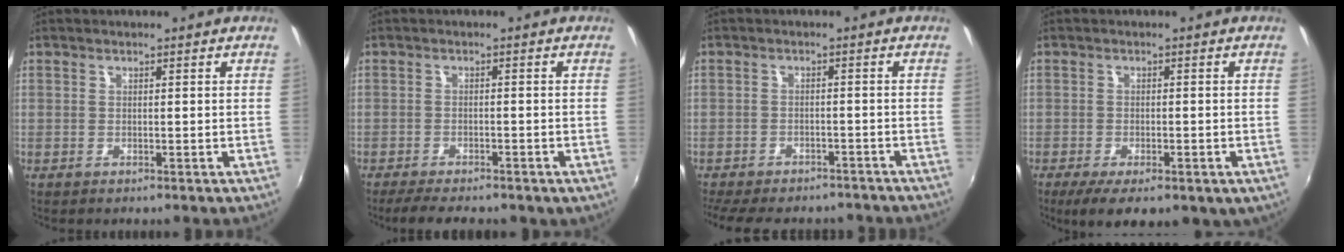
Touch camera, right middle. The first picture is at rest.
{"total": 8.4, "force": [-6.5, 3.0, 4.5], "torque": [-0.097, -0.017, -0.094]}
{"total": 12.9, "force": [-10.6, 5.4, 4.9], "torque": [-0.120, -0.002, -0.147]}
{"total": 9.6, "force": [-5.2, 4.1, 7.0], "torque": [-0.140, -0.038, -0.071]}